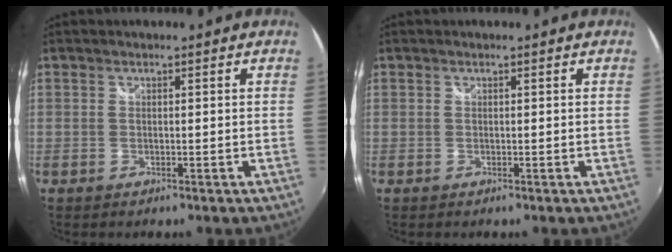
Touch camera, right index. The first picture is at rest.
{"total": 0.0}